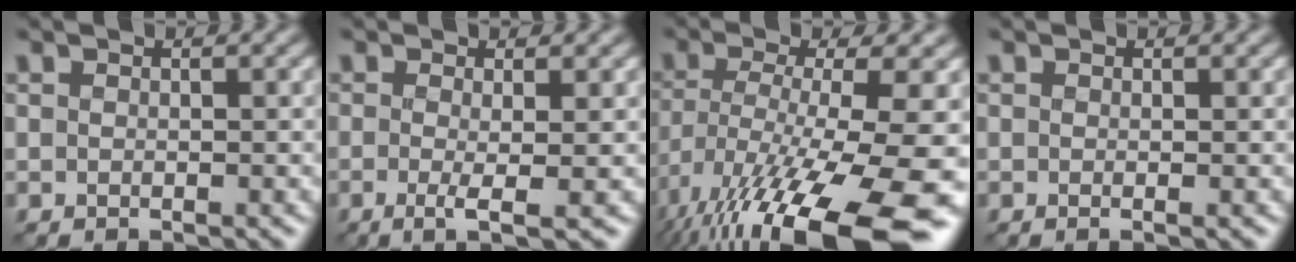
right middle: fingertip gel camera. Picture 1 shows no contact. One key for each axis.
{"total": 2.8, "fx": -0.4, "fy": 0.6, "fz": 2.7, "tx": -0.052, "ty": -0.008, "tz": -0.009}
{"total": 17.2, "fx": -8.6, "fy": 4.9, "fz": 14.0, "tx": -0.266, "ty": -0.018, "tz": -0.133}
{"total": 0.7, "fx": -0.1, "fy": 0.2, "fz": 0.6, "tx": -0.009, "ty": -0.005, "tz": -0.003}